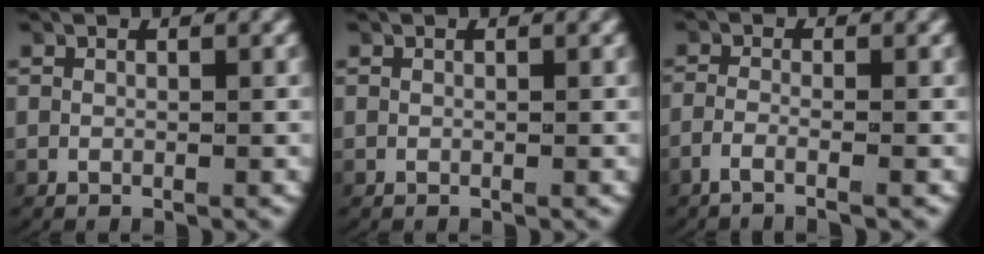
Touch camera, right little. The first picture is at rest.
{"total": 0.0}
{"total": 2.6, "force": [-2.0, -0.1, 1.7], "torque": [-0.042, -0.007, -0.035]}